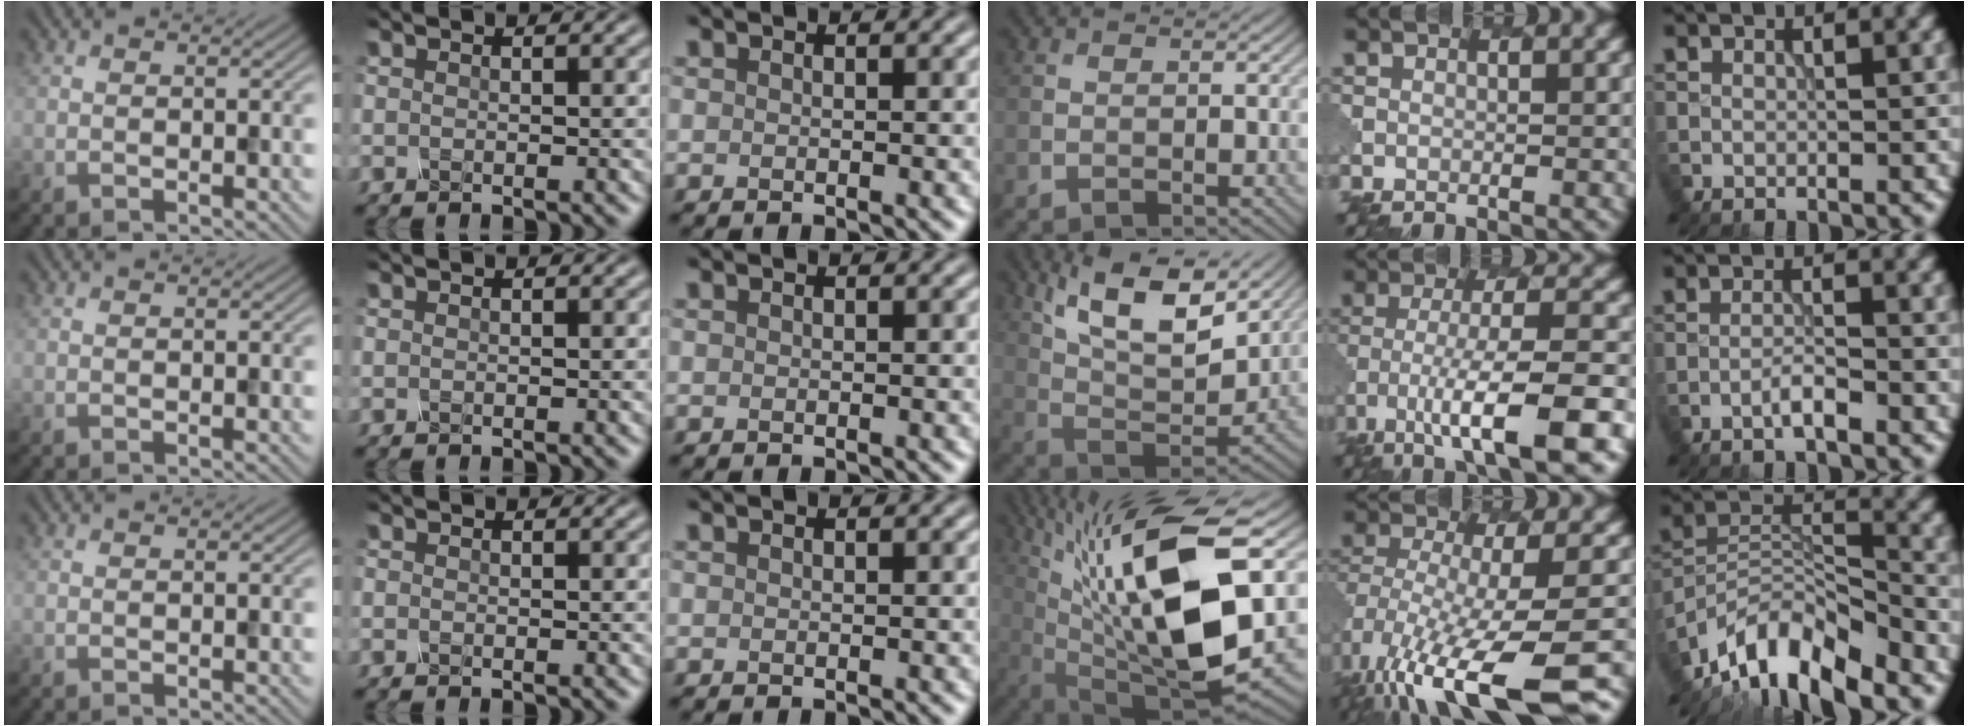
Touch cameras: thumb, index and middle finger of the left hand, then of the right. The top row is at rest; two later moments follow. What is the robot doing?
{"motion": "twist", "object": "rubiks cube"}